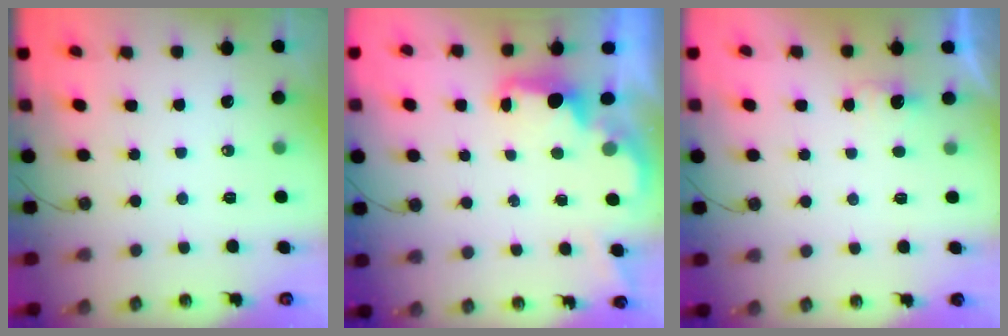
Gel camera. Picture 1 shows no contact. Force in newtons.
{"total": 2.0, "press": 1.9, "slide": 0.7}
{"total": 1.5, "press": 1.2, "slide": 0.8}